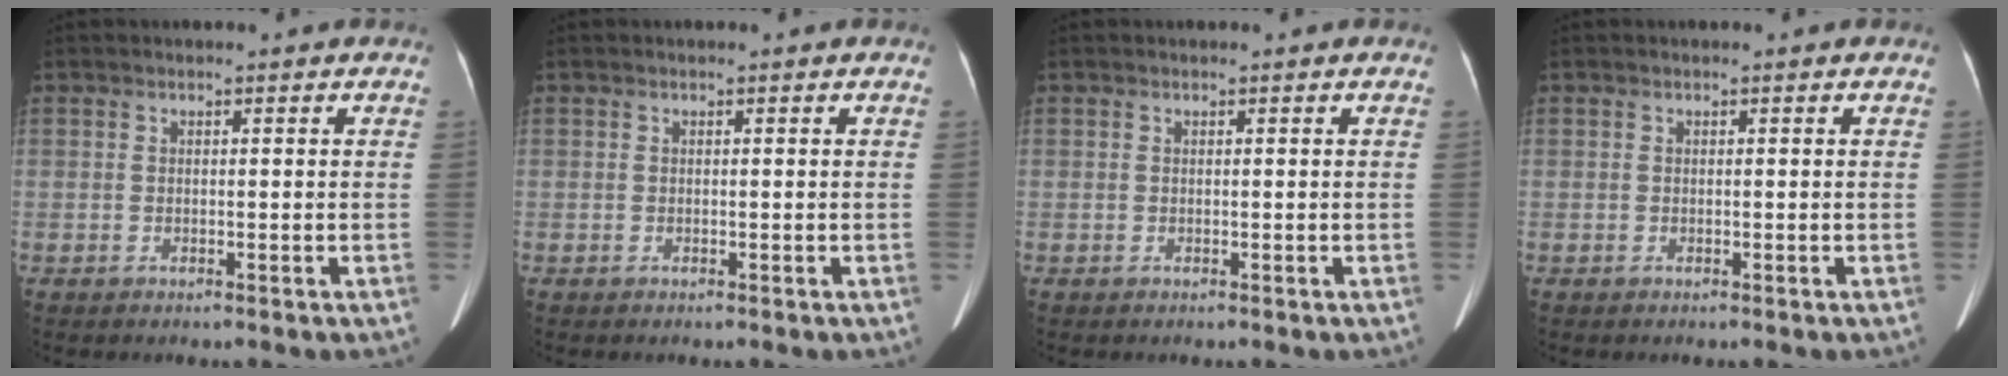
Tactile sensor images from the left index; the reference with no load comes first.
{"total": 0.0}
{"total": 0.0}
{"total": 0.0}